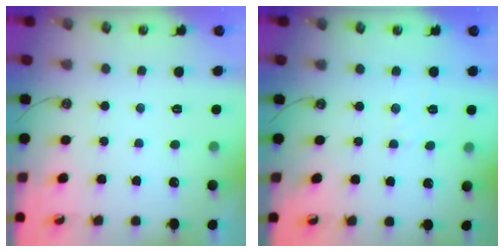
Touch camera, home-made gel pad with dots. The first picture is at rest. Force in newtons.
{"total": 2.5, "press": 2.5, "slide": 0.4}